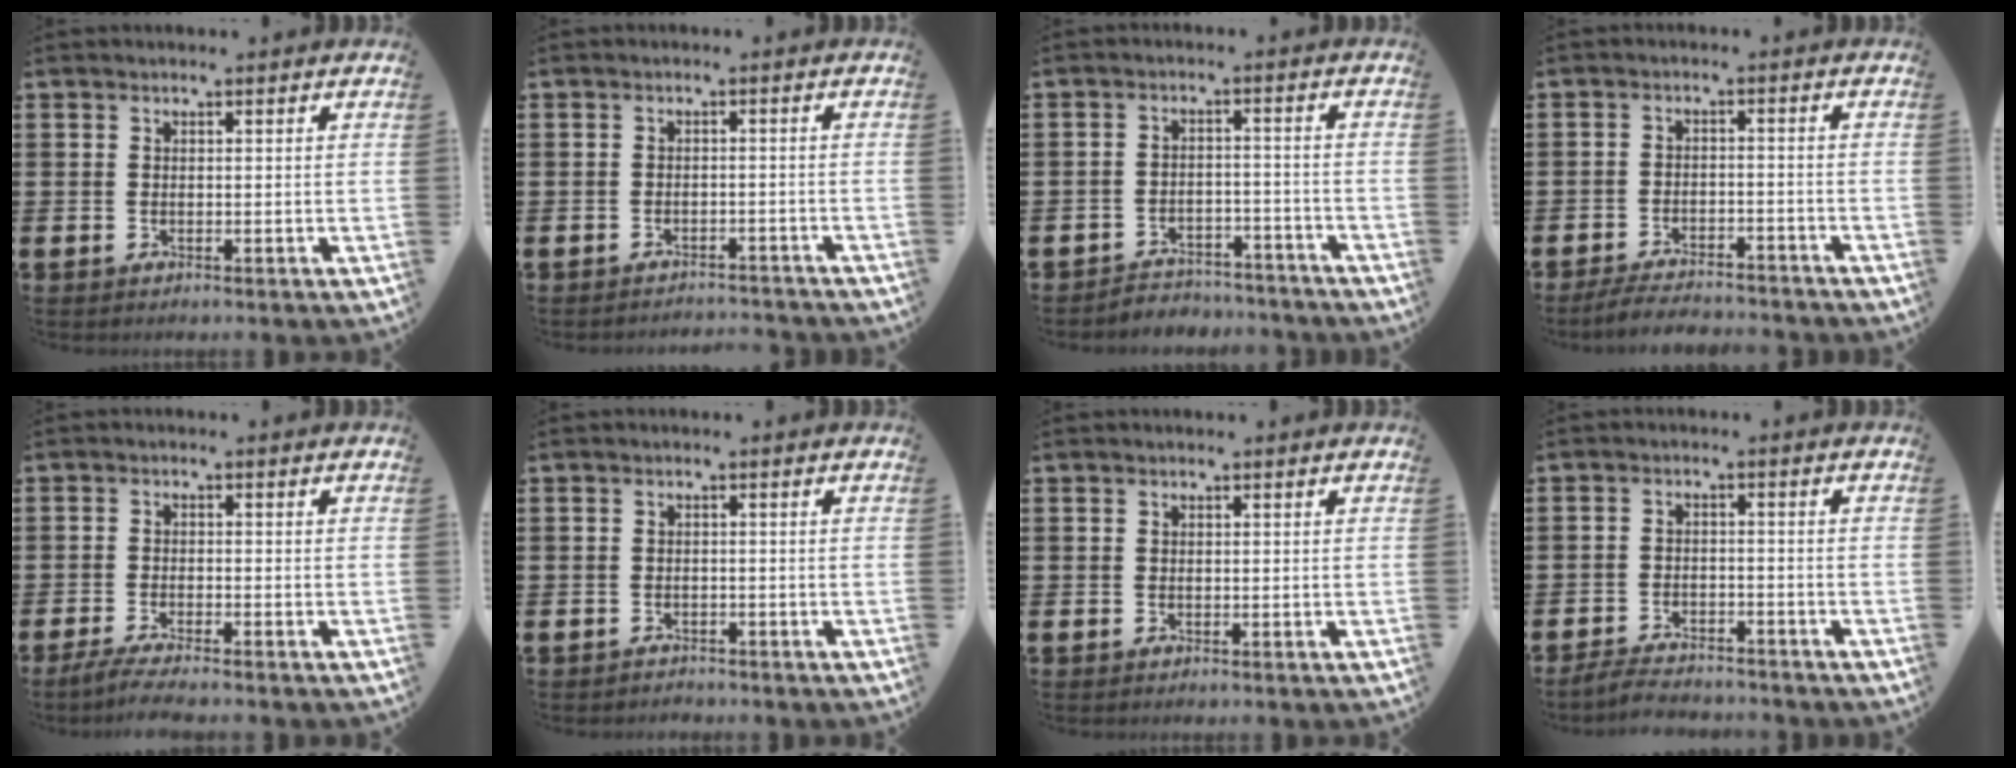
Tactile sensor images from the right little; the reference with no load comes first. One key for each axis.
{"total": 1.6, "fx": -1.5, "fy": -0.1, "fz": -0.1, "tx": -0.002, "ty": 0.004, "tz": -0.033}
{"total": 3.2, "fx": -3.1, "fy": 0.6, "fz": -0.1, "tx": -0.006, "ty": 0.006, "tz": -0.067}
{"total": 3.4, "fx": -3.3, "fy": 0.2, "fz": 0.8, "tx": -0.014, "ty": 0.004, "tz": -0.066}
{"total": 2.4, "fx": -2.0, "fy": -0.1, "fz": 1.3, "tx": -0.020, "ty": 0.000, "tz": -0.036}
{"total": 0.8, "fx": -0.8, "fy": 0.2, "fz": 0.0, "tx": -0.003, "ty": 0.002, "tz": -0.018}
{"total": 0.0}
{"total": 2.9, "fx": -2.9, "fy": 0.3, "fz": 0.2, "tx": -0.008, "ty": 0.006, "tz": -0.062}